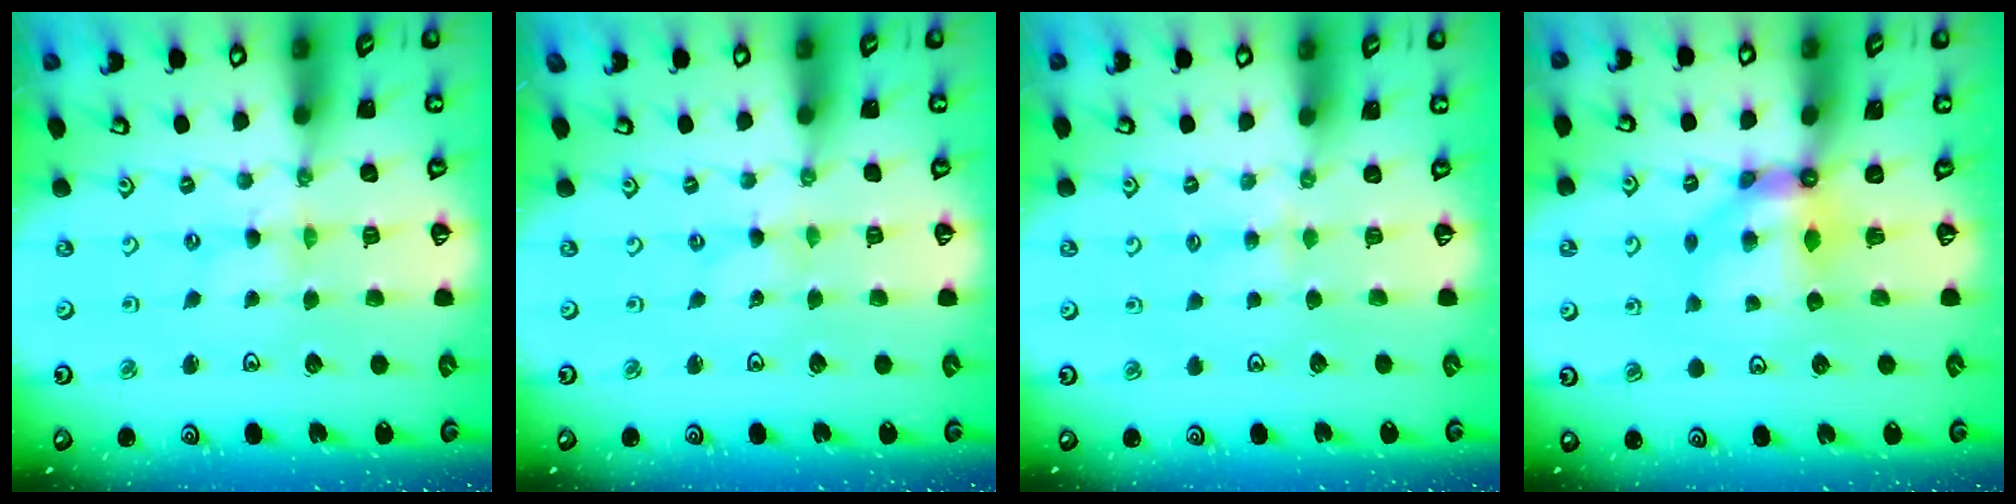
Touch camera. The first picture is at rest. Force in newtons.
{"total": 0.0}
{"total": 3.2, "press": 3.2, "slide": 0.6}
{"total": 6.8, "press": 6.8, "slide": 0.6}